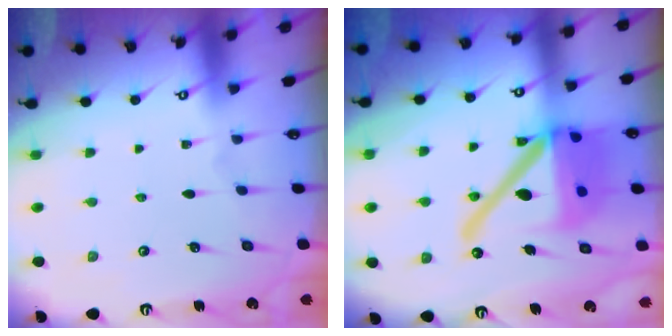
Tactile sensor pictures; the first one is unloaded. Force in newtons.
{"total": 22.7, "press": 22.4, "slide": 3.8}